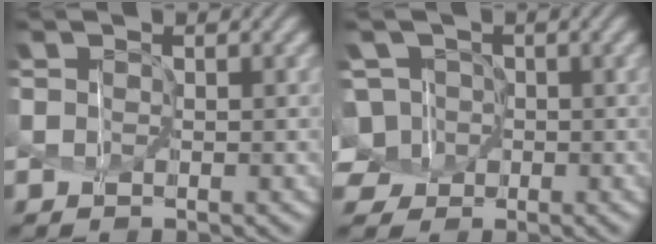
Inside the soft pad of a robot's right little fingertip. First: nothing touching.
{"total": 5.0, "force": [-1.3, 4.6, 1.3], "torque": [-0.060, 0.022, -0.042]}